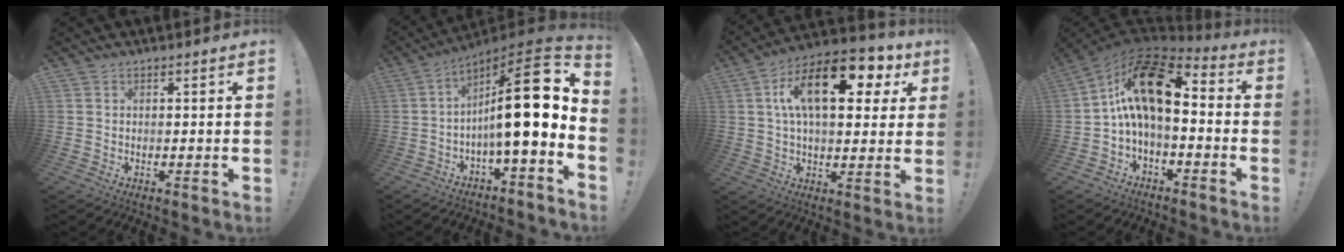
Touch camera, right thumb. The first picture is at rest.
{"total": 18.1, "force": [1.1, 3.6, 17.7], "torque": [-0.269, -0.007, 0.007]}
{"total": 20.3, "force": [6.7, 9.4, 16.8], "torque": [-0.266, -0.014, 0.104]}
{"total": 17.2, "force": [3.8, 8.3, 14.6], "torque": [-0.256, -0.011, 0.070]}